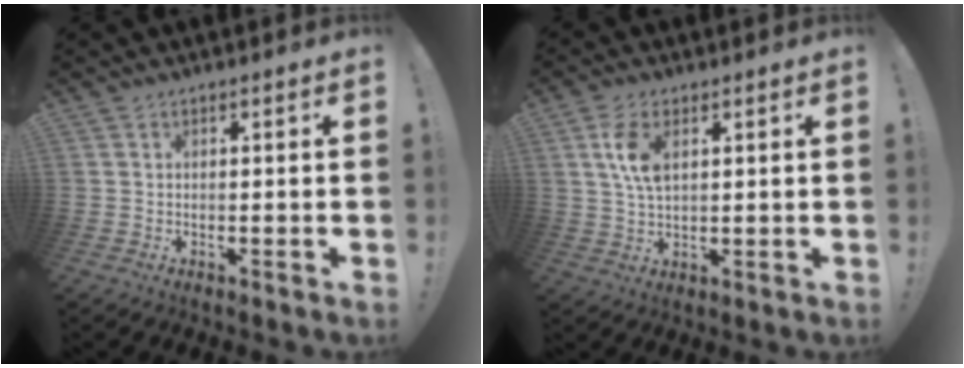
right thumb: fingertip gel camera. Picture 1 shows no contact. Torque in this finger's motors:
{"motor_torque": [-0.08, 0.20, 0.44, 0.58, 0.00]}